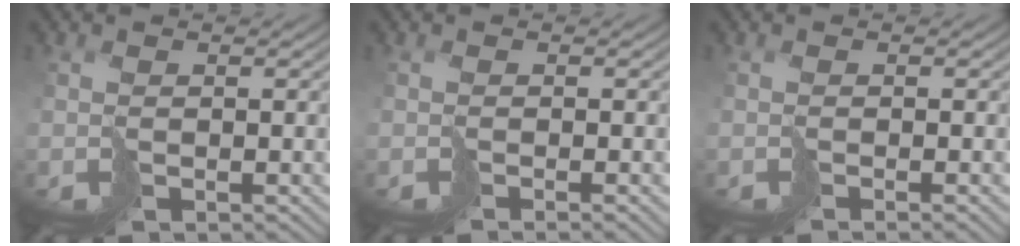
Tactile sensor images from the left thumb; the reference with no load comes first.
{"total": 1.4, "force": [-0.6, 0.2, 1.3], "torque": [-0.012, 0.000, -0.018]}
{"total": 1.4, "force": [-0.5, 0.2, 1.3], "torque": [-0.011, 0.000, -0.016]}